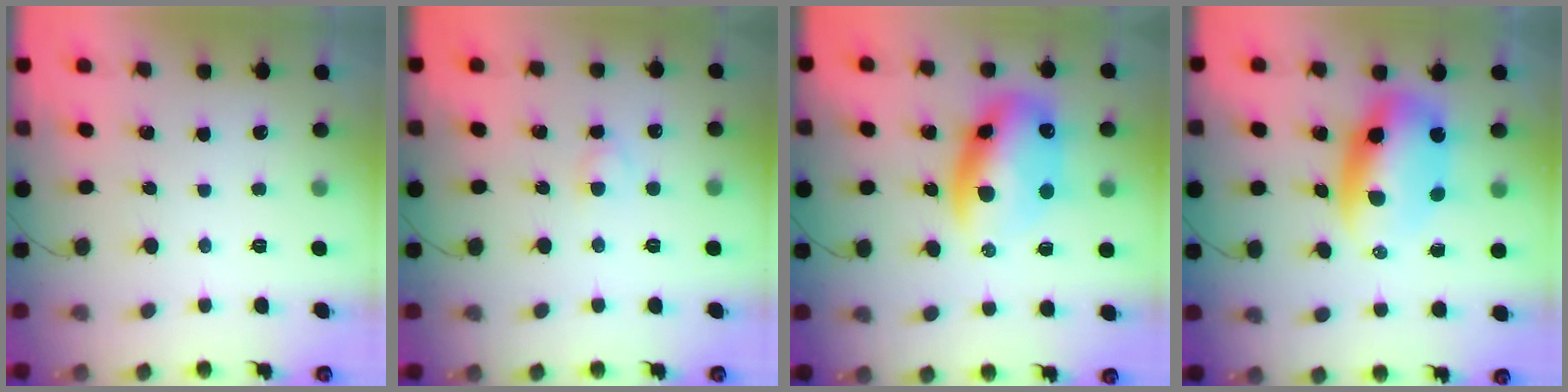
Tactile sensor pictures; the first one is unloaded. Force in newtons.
{"total": 2.5, "press": 2.3, "slide": 1.1}
{"total": 14.5, "press": 14.1, "slide": 3.5}
{"total": 9.8, "press": 9.5, "slide": 2.4}